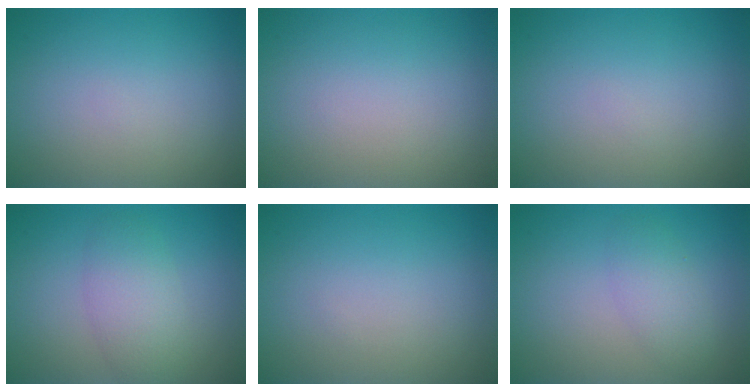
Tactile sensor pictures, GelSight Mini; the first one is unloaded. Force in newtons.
{"total": 0.0}
{"total": 0.0}
{"total": 3.4, "press": 3.4, "slide": 0.3}
{"total": 0.0}
{"total": 2.4, "press": 2.4, "slide": 0.1}